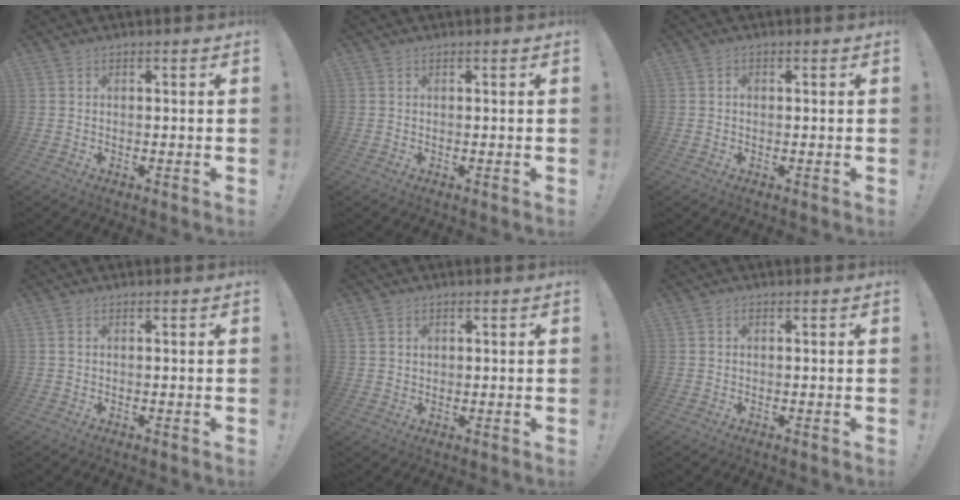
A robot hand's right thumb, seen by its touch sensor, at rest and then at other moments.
{"total": 0.0}
{"total": 0.8, "force": [-0.2, 0.7, 0.3], "torque": [-0.013, 0.007, -0.003]}
{"total": 0.6, "force": [0.3, 0.0, 0.6], "torque": [-0.016, 0.004, 0.005]}
{"total": 1.7, "force": [0.7, 1.6, 0.2], "torque": [0.008, -0.006, 0.010]}
{"total": 0.0}